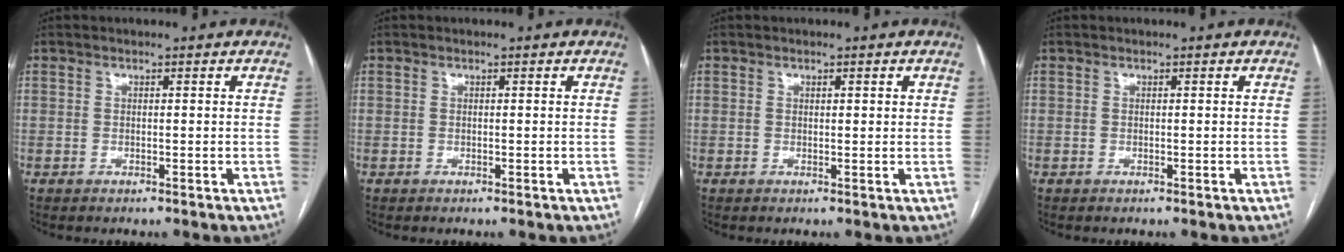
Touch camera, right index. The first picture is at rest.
{"total": 0.0}
{"total": 0.7, "force": [0.4, 0.1, 0.6], "torque": [-0.009, 0.001, 0.004]}
{"total": 0.0}